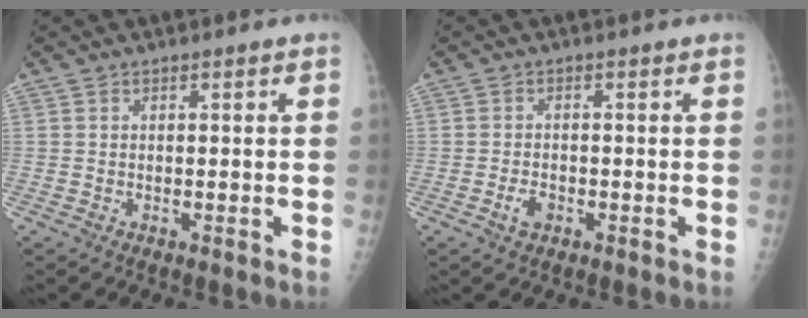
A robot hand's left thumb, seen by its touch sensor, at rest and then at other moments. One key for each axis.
{"total": 2.4, "fx": -1.0, "fy": 1.6, "fz": 1.5, "tx": -0.023, "ty": 0.003, "tz": -0.017}